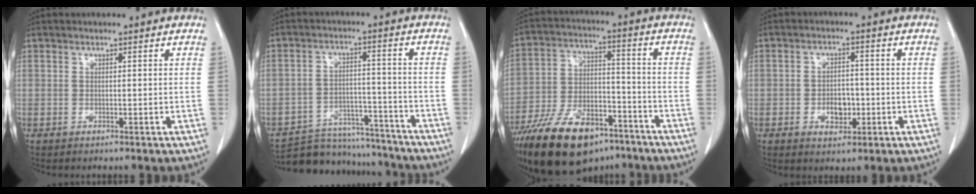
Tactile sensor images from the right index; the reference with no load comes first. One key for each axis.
{"total": 14.7, "fx": -13.7, "fy": 4.6, "fz": 2.5, "tx": -0.037, "ty": 0.022, "tz": -0.198}
{"total": 18.9, "fx": -13.2, "fy": 8.4, "fz": 10.6, "tx": -0.217, "ty": -0.001, "tz": -0.227}
{"total": 4.6, "fx": -1.2, "fy": 3.0, "fz": 3.2, "tx": -0.047, "ty": 0.006, "tz": -0.014}